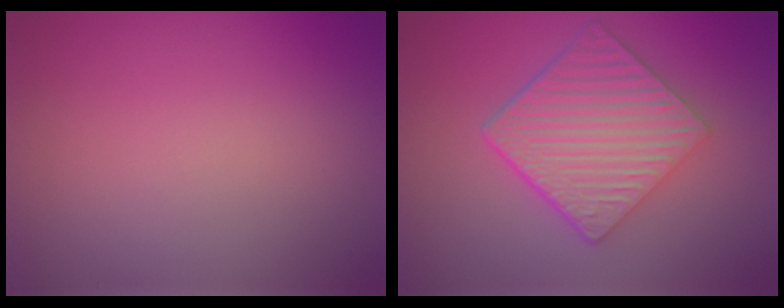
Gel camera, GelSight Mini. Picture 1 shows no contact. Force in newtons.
{"total": 6.6, "press": 4.7, "slide": 4.7}